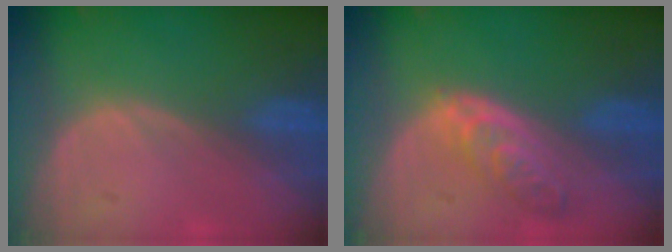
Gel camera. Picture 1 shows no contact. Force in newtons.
{"total": 5.4, "press": 5.2, "slide": 1.5}